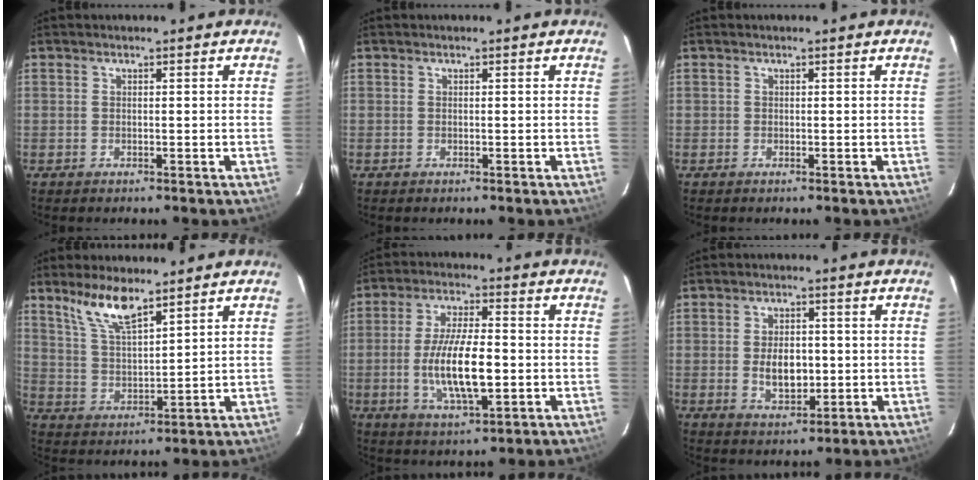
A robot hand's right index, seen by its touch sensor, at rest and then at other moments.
{"total": 0.0}
{"total": 0.0}
{"total": 8.6, "force": [6.5, 1.9, 5.3], "torque": [-0.103, 0.003, 0.135]}
{"total": 12.3, "force": [-2.1, 4.0, 11.5], "torque": [-0.221, -0.008, -0.034]}
{"total": 6.6, "force": [-0.6, 4.1, 5.2], "torque": [-0.095, -0.003, -0.003]}